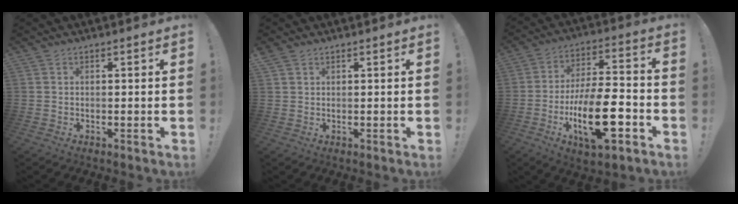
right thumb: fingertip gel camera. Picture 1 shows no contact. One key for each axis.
{"total": 1.4, "fx": 1.0, "fy": 0.8, "fz": 0.5, "tx": -0.005, "ty": -0.002, "tz": 0.019}
{"total": 20.0, "fx": -7.2, "fy": 7.6, "fz": 17.1, "tx": -0.305, "ty": 0.028, "tz": -0.114}